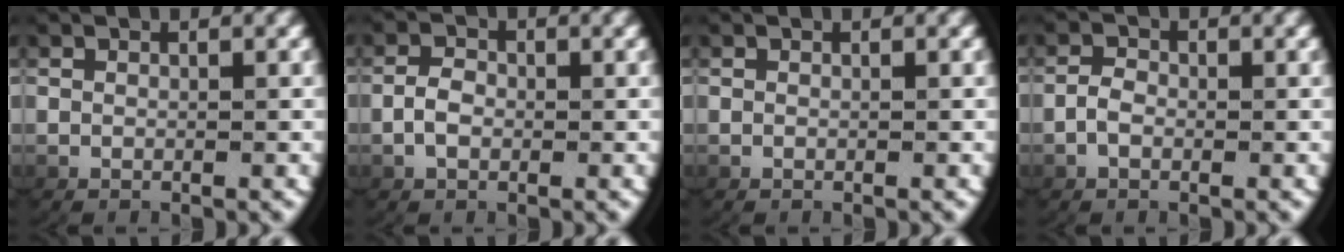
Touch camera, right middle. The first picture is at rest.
{"total": 1.4, "force": [-0.4, 0.8, 1.1], "torque": [-0.031, -0.003, -0.002]}
{"total": 0.0}
{"total": 1.1, "force": [-0.6, 0.5, 0.7], "torque": [-0.026, -0.004, -0.007]}